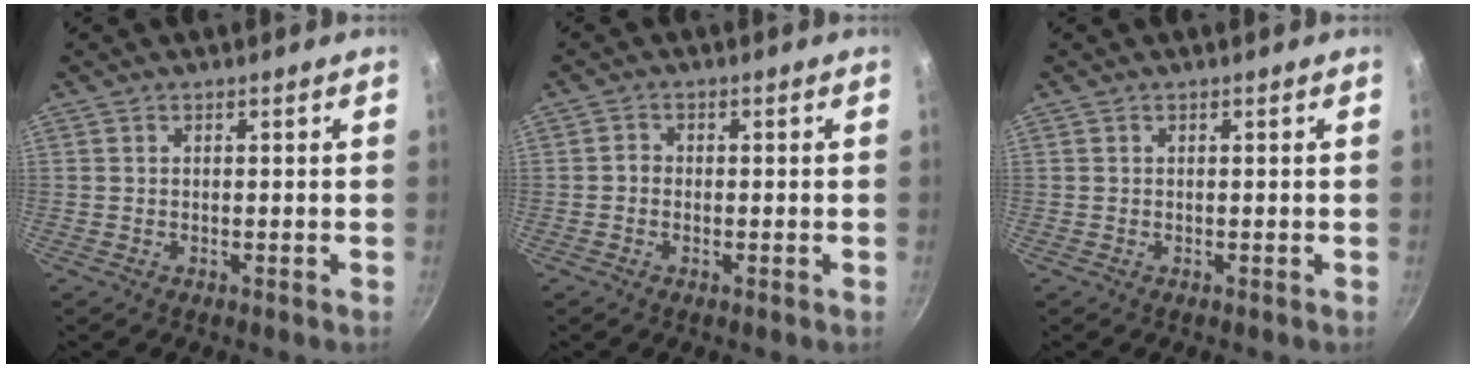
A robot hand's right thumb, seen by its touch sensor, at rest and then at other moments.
{"total": 1.5, "force": [-0.4, 1.2, 0.9], "torque": [-0.010, 0.003, -0.013]}
{"total": 0.0}